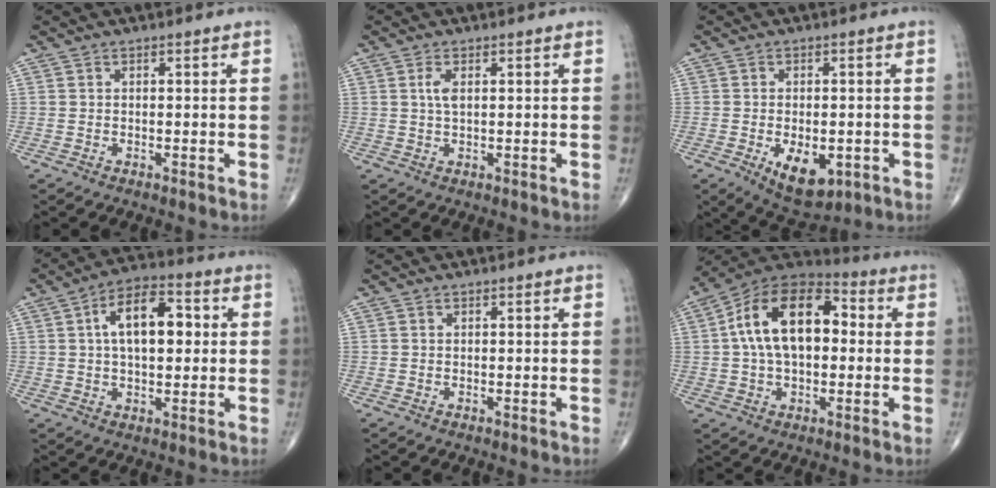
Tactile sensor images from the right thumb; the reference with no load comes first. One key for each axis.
{"total": 2.3, "fx": 0.6, "fy": 1.0, "fz": 2.0, "tx": -0.043, "ty": 0.003, "tz": 0.014}
{"total": 9.2, "fx": -2.9, "fy": 5.0, "fz": 7.2, "tx": -0.096, "ty": -0.005, "tz": -0.029}
{"total": 13.0, "fx": 2.2, "fy": 6.9, "fz": 10.8, "tx": -0.158, "ty": 0.017, "tz": 0.030}
{"total": 0.0}
{"total": 17.7, "fx": 1.9, "fy": 10.6, "fz": 14.1, "tx": -0.224, "ty": 0.036, "tz": 0.023}